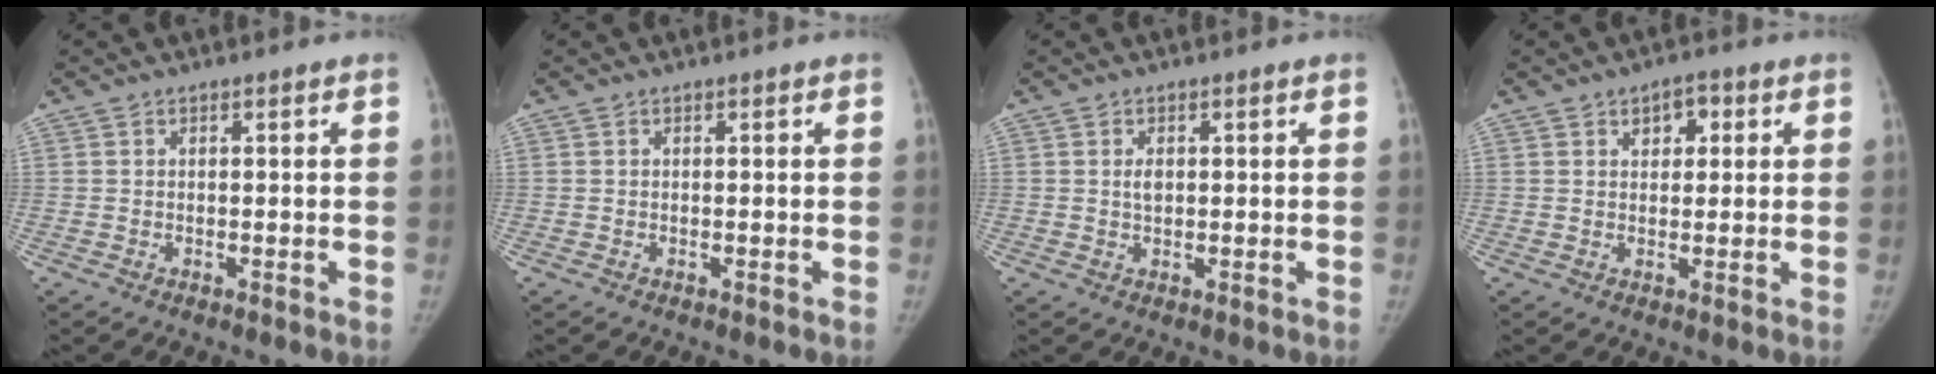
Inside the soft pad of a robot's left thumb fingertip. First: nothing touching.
{"total": 0.0}
{"total": 1.8, "force": [0.4, 1.1, 1.3], "torque": [-0.018, 0.001, 0.007]}
{"total": 3.8, "force": [1.6, 2.5, 2.3], "torque": [-0.009, -0.001, 0.019]}